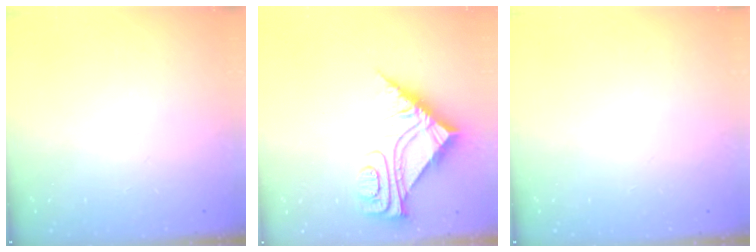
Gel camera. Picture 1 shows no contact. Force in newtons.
{"total": 10.0, "press": 9.9, "slide": 0.9}
{"total": 0.0}